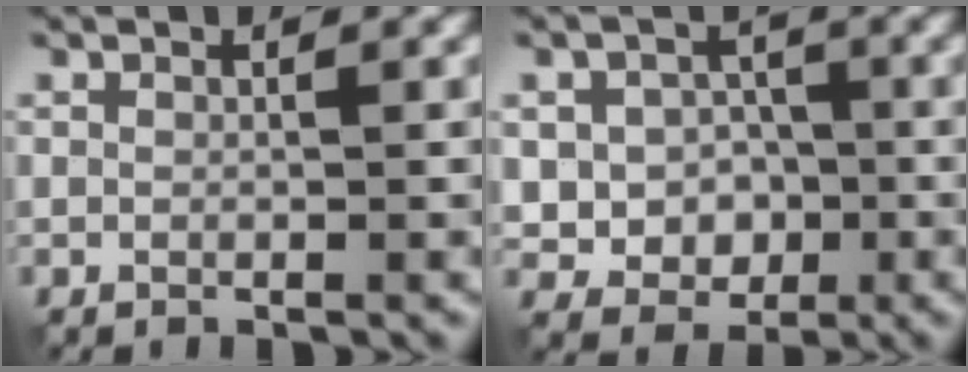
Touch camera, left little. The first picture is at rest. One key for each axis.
{"total": 4.5, "fx": -0.6, "fy": 3.8, "fz": 2.2, "tx": -0.024, "ty": -0.002, "tz": -0.020}